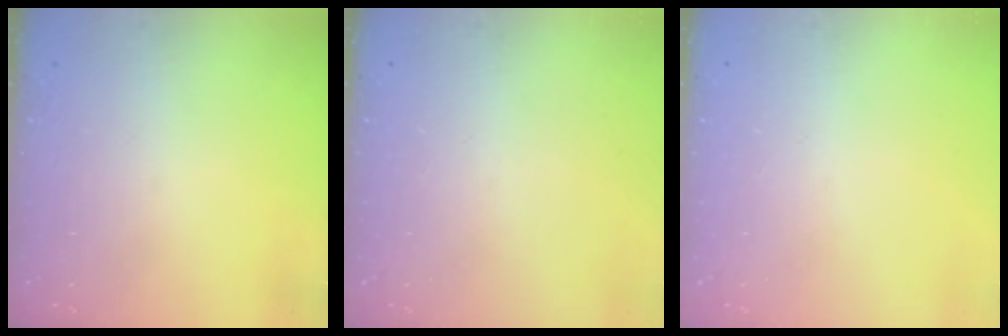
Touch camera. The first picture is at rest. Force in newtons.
{"total": 0.0}
{"total": 0.0}